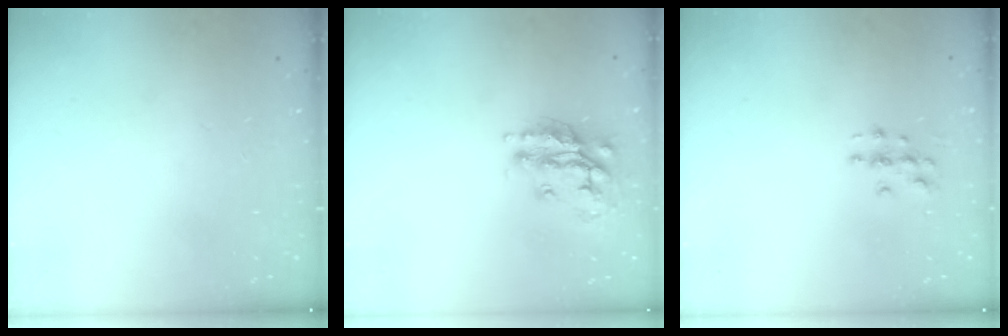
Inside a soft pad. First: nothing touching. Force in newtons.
{"total": 15.4, "press": 15.3, "slide": 1.1}
{"total": 3.3, "press": 3.3, "slide": 0.2}